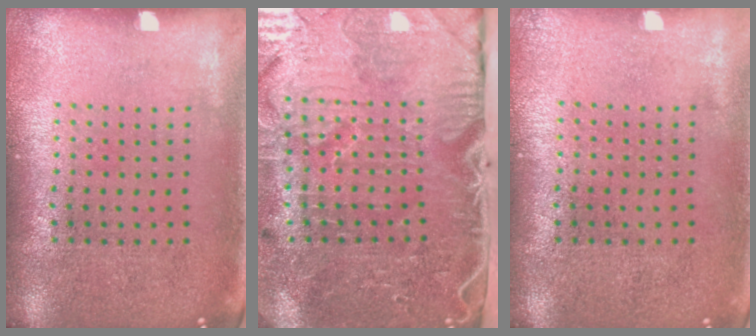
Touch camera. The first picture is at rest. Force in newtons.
{"total": 5.3, "press": 4.4, "slide": 3.1}
{"total": 0.0}